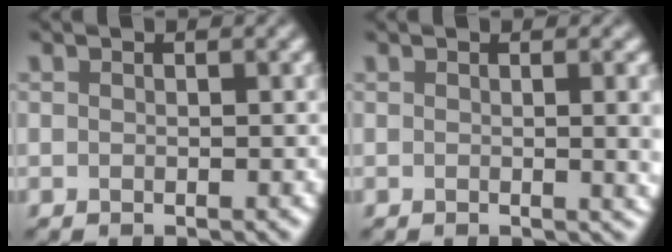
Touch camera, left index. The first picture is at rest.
{"total": 3.8, "force": [0.2, 1.3, 3.5], "torque": [-0.028, 0.000, 0.002]}